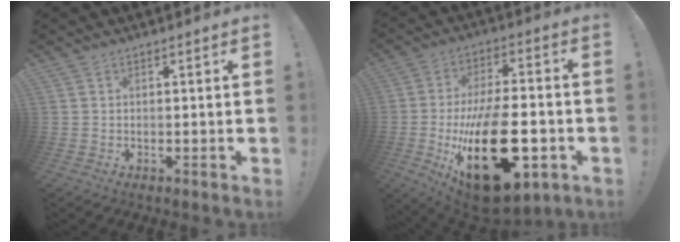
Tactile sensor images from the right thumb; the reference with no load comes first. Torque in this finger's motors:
{"motor_torque": [0.81, 0.91, 2.59, -0.18, 0.98]}